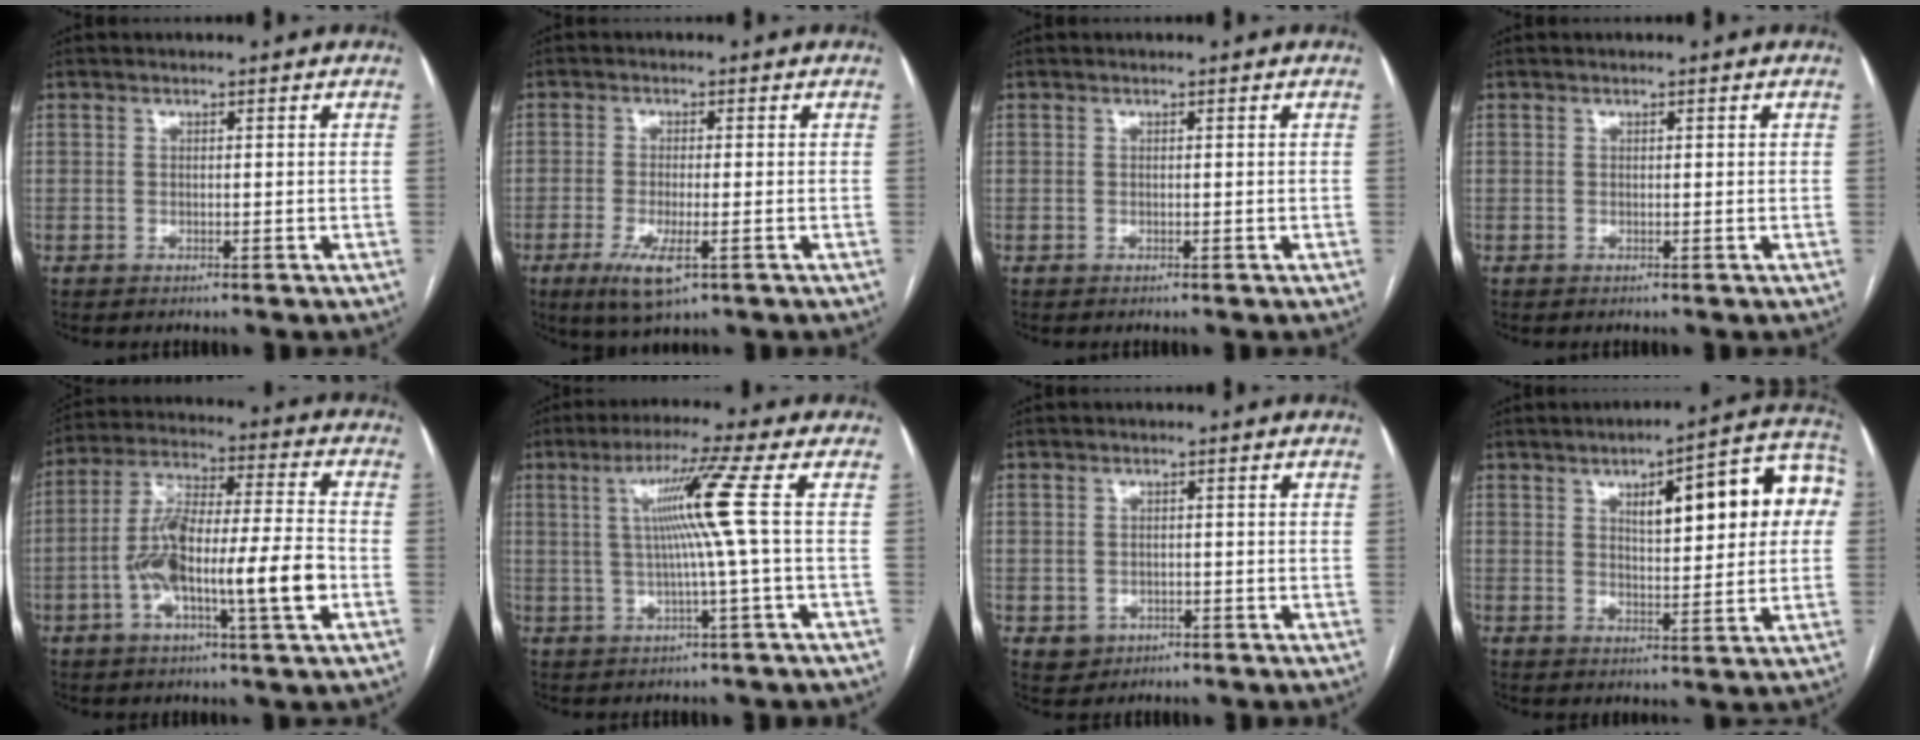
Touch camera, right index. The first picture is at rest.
{"total": 6.0, "force": [-2.8, 1.3, 5.2], "torque": [-0.104, -0.016, -0.044]}
{"total": 0.0}
{"total": 0.0}
{"total": 15.3, "force": [-4.2, 1.9, 14.6], "torque": [-0.268, 0.011, -0.070]}
{"total": 8.2, "force": [1.0, -2.5, 7.7], "torque": [-0.136, 0.009, 0.028]}
{"total": 3.2, "force": [-1.1, 3.0, 0.5], "torque": [-0.002, 0.007, -0.009]}
{"total": 14.8, "force": [3.7, 4.0, 13.8], "torque": [-0.176, 0.038, 0.049]}